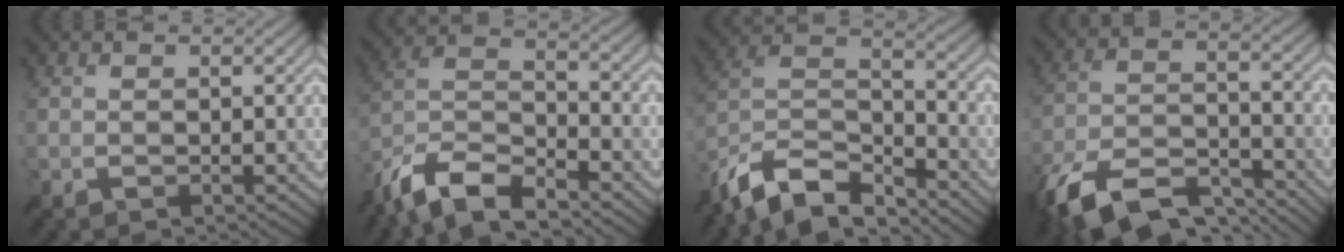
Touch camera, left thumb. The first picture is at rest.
{"total": 11.4, "force": [-8.8, 3.4, 6.4], "torque": [-0.133, 0.002, -0.182]}
{"total": 12.4, "force": [-9.7, 4.4, 6.3], "torque": [-0.144, 0.009, -0.186]}
{"total": 13.8, "force": [-10.2, 5.3, 7.6], "torque": [-0.174, -0.009, -0.187]}